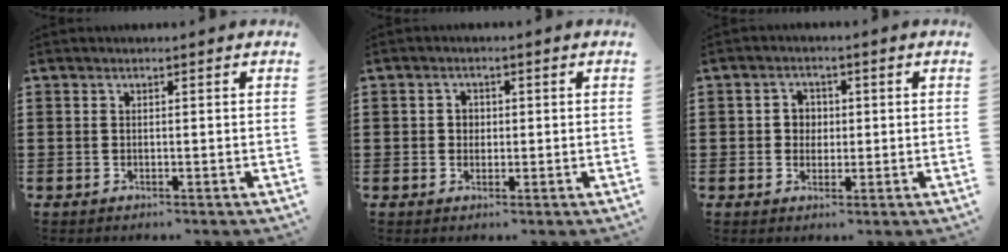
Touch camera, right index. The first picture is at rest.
{"total": 1.7, "force": [0.0, 1.5, 0.6], "torque": [-0.017, 0.008, -0.002]}
{"total": 2.9, "force": [-0.1, 2.7, 1.0], "torque": [-0.031, 0.009, -0.005]}